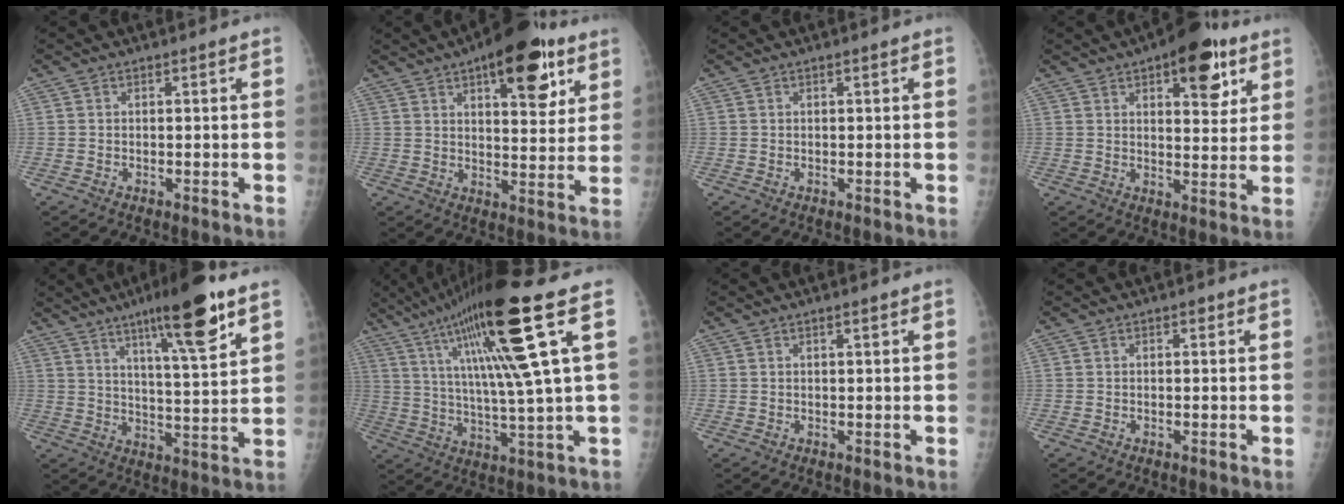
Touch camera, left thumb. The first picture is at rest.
{"total": 16.0, "force": [8.6, 6.6, 11.9], "torque": [-0.122, -0.028, 0.119]}
{"total": 0.0}
{"total": 12.6, "force": [6.6, 5.6, 9.1], "torque": [-0.083, -0.023, 0.085]}
{"total": 15.1, "force": [9.0, 2.0, 12.0], "torque": [-0.182, -0.044, 0.144]}
{"total": 20.4, "force": [8.6, 0.7, 18.5], "torque": [-0.322, -0.014, 0.145]}
{"total": 0.9, "force": [0.6, 0.1, 0.7], "torque": [-0.010, -0.001, 0.009]}
{"total": 0.7, "force": [0.3, 0.4, 0.4], "torque": [0.001, 0.001, 0.001]}